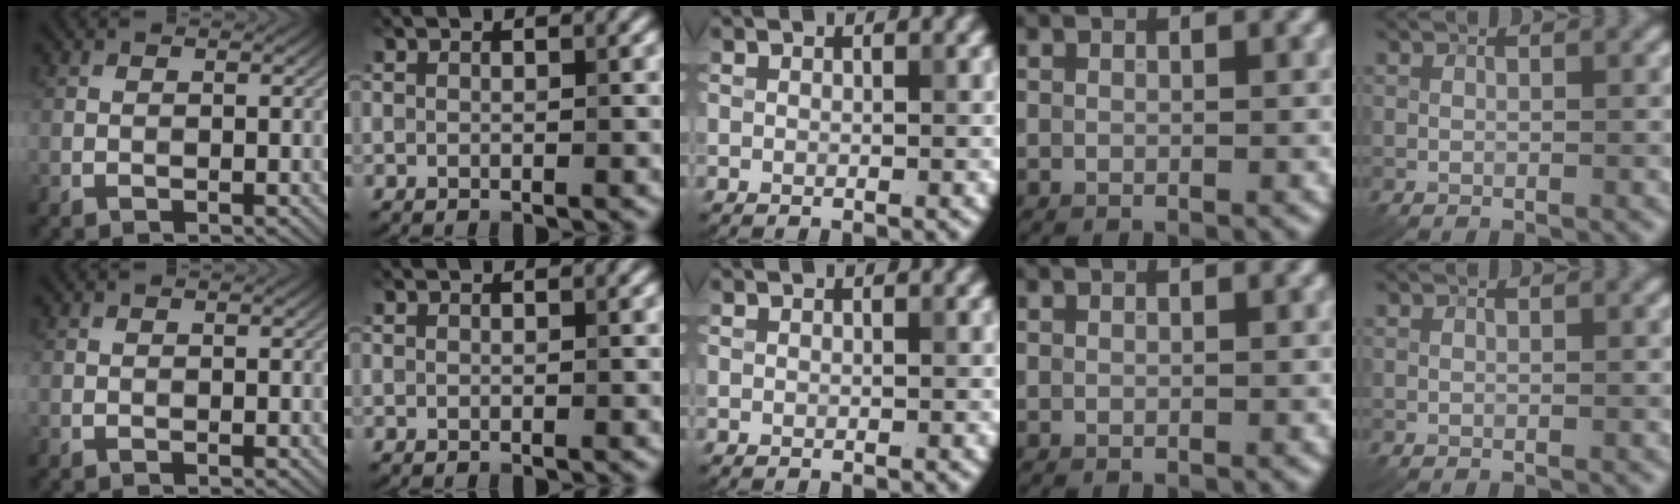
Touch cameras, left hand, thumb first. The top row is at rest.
{}